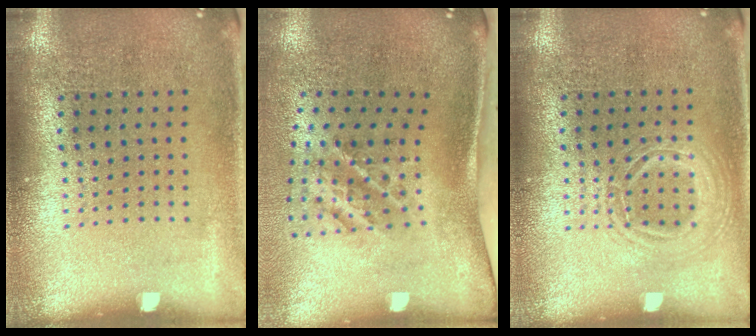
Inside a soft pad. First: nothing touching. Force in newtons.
{"total": 1.8, "press": 1.2, "slide": 1.3}
{"total": 1.1, "press": 1.1, "slide": 0.1}